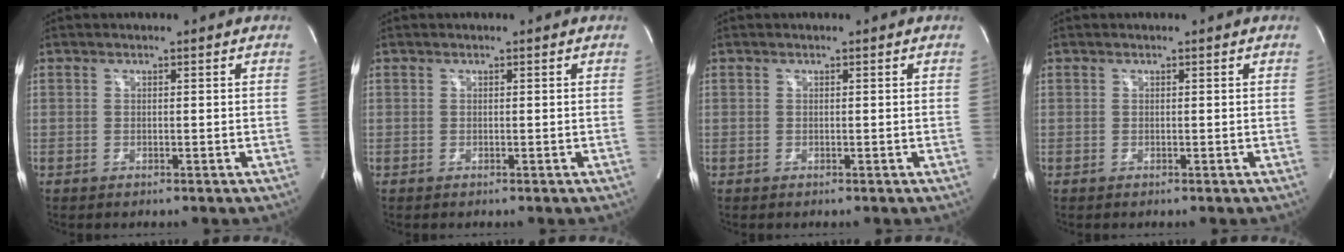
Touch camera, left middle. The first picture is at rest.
{"total": 0.0}
{"total": 0.0}
{"total": 0.0}